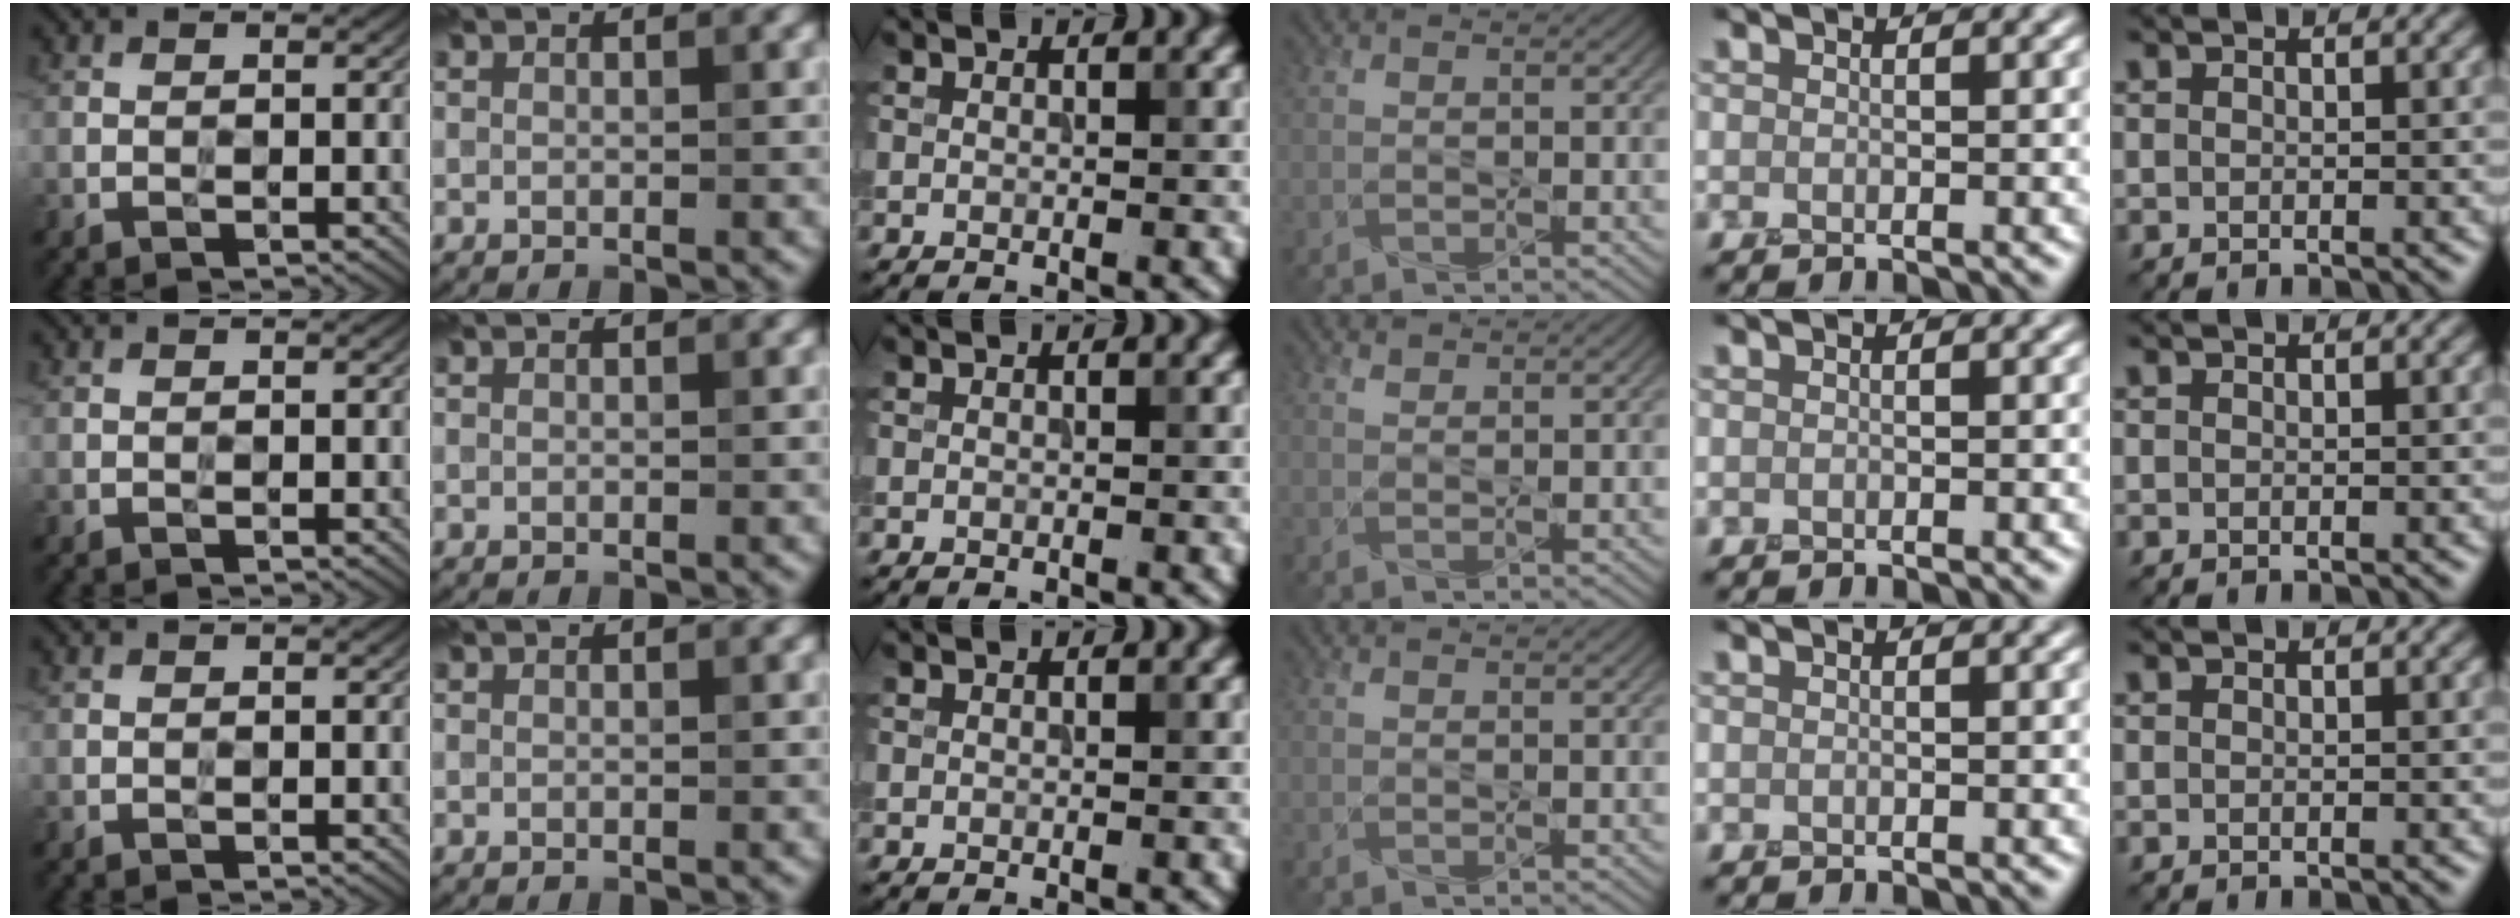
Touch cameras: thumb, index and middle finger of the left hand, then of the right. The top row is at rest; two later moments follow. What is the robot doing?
{"motion": "squeeze", "object": "paper clamp"}